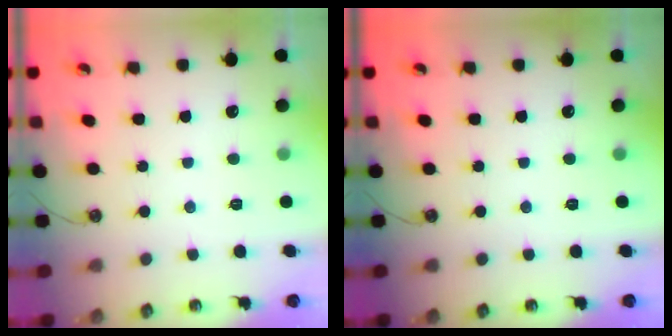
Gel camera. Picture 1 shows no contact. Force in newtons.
{"total": 0.0}